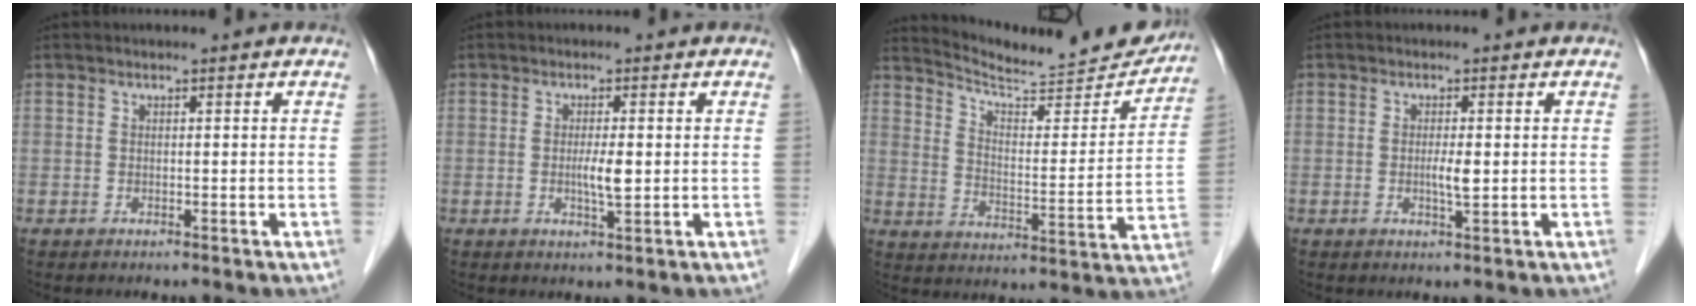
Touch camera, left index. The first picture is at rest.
{"total": 2.8, "force": [-0.1, 0.4, 2.7], "torque": [-0.053, -0.003, -0.001]}
{"total": 17.8, "force": [17.2, 2.1, 4.1], "torque": [-0.063, -0.044, 0.236]}
{"total": 2.1, "force": [0.0, 0.3, 2.1], "torque": [-0.041, -0.002, 0.000]}